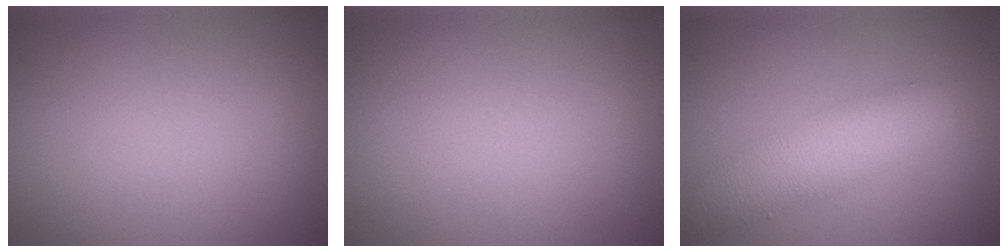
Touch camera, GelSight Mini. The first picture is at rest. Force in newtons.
{"total": 0.0}
{"total": 4.8, "press": 4.8, "slide": 0.2}